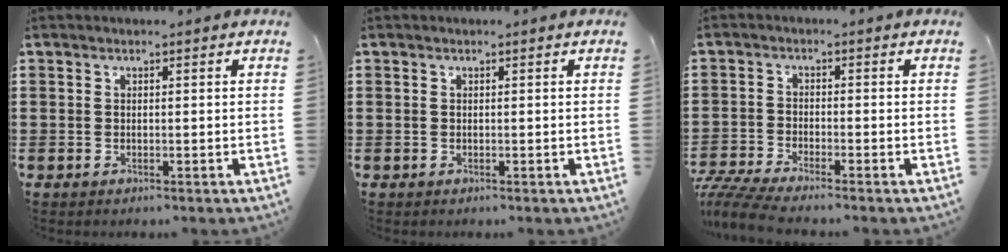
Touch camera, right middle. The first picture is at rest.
{"total": 0.0}
{"total": 4.0, "force": [-3.7, 0.0, 1.5], "torque": [-0.048, -0.016, -0.080]}